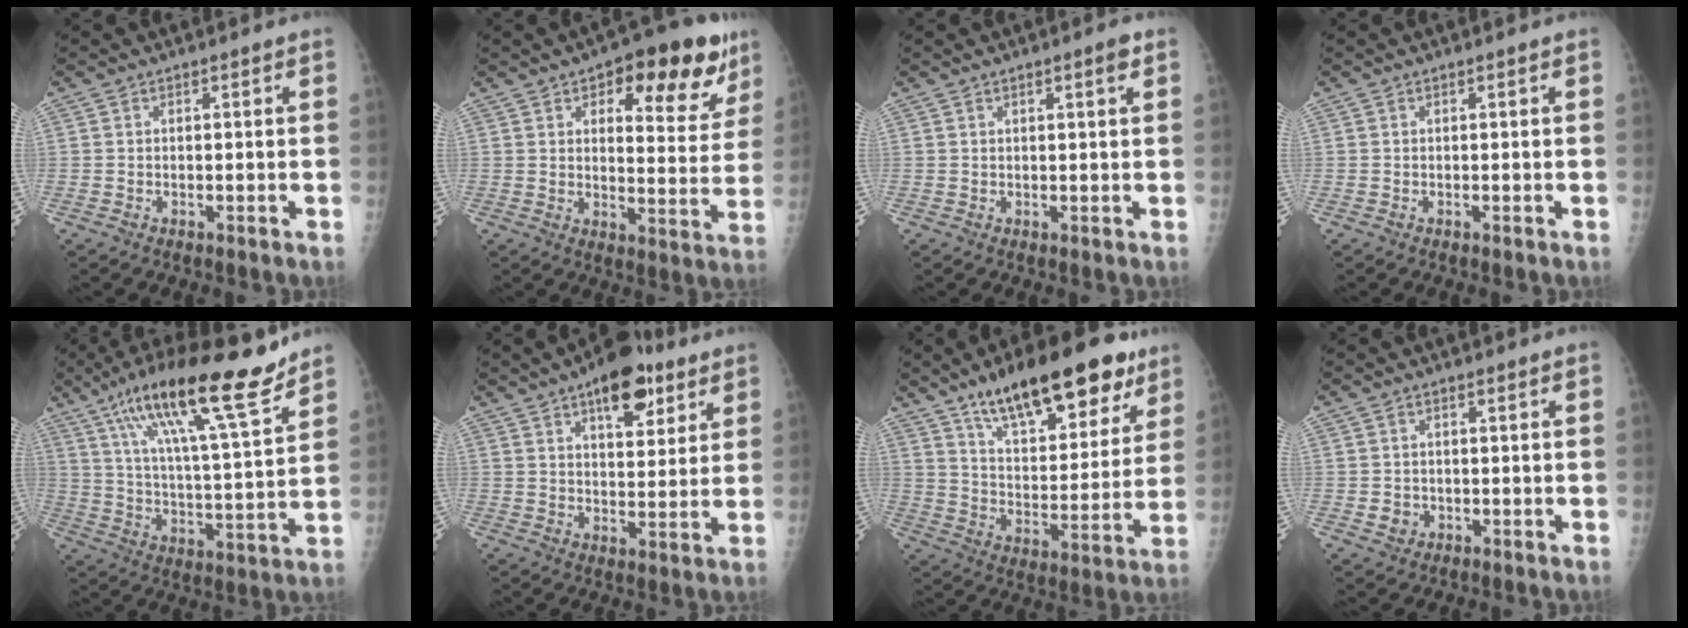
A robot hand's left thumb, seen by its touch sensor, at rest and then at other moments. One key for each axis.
{"total": 16.3, "fx": 8.9, "fy": 7.2, "fz": 11.6, "tx": -0.094, "ty": -0.033, "tz": 0.118}
{"total": 2.0, "fx": 1.0, "fy": 0.3, "fz": 1.7, "tx": -0.024, "ty": -0.003, "tz": 0.014}
{"total": 0.0}
{"total": 21.1, "fx": 14.7, "fy": 3.3, "fz": 14.8, "tx": -0.231, "ty": -0.056, "tz": 0.246}
{"total": 12.7, "fx": 7.3, "fy": 5.8, "fz": 8.6, "tx": -0.088, "ty": -0.028, "tz": 0.105}
{"total": 23.4, "fx": 15.1, "fy": 8.8, "fz": 15.5, "tx": -0.189, "ty": -0.049, "tz": 0.239}
{"total": 2.2, "fx": -0.3, "fy": 2.0, "fz": 0.8, "tx": -0.003, "ty": 0.003, "tz": 0.001}